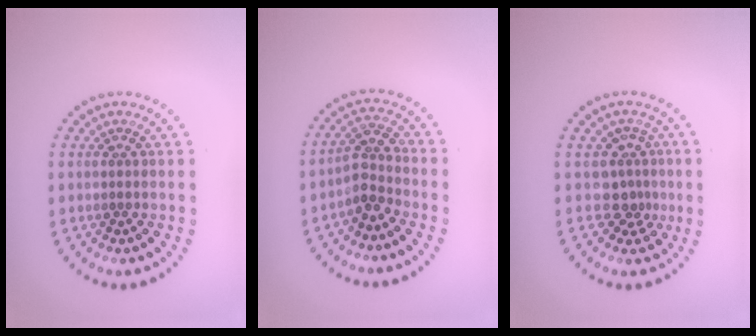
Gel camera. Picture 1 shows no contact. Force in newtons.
{"total": 2.6, "press": 2.0, "slide": 1.7}
{"total": 2.5, "press": 1.8, "slide": 1.7}